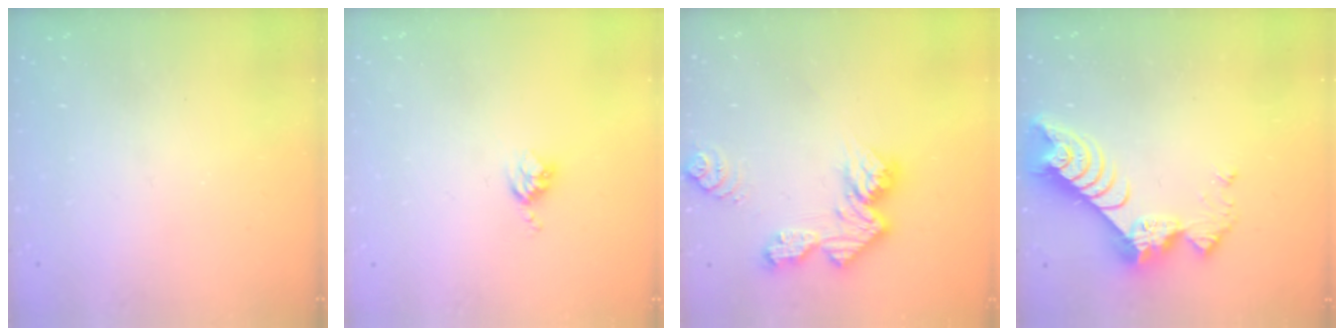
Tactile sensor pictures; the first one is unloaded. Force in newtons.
{"total": 3.6, "press": 3.6, "slide": 0.6}
{"total": 12.0, "press": 12.0, "slide": 1.0}
{"total": 9.3, "press": 9.3, "slide": 0.8}